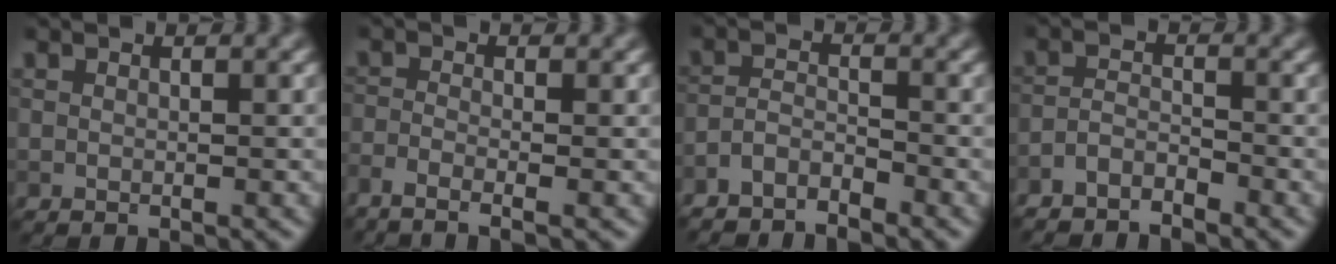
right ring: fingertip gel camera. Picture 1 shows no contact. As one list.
[{"total": 2.8, "force": [-2.0, 0.7, 1.9], "torque": [-0.044, -0.009, -0.045]}, {"total": 3.0, "force": [-2.8, 0.7, 0.9], "torque": [-0.020, -0.002, -0.063]}, {"total": 2.7, "force": [-2.5, 0.6, 0.8], "torque": [-0.018, -0.002, -0.056]}]